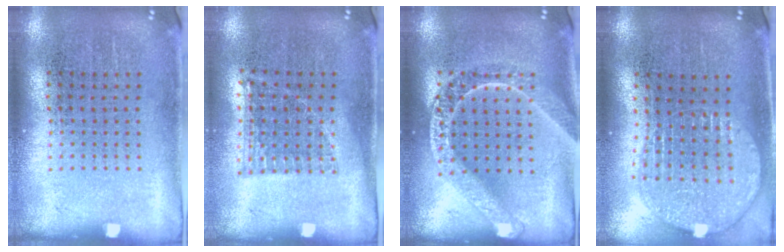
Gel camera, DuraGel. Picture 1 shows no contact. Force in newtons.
{"total": 0.9, "press": 0.8, "slide": 0.2}
{"total": 1.6, "press": 1.6, "slide": 0.1}
{"total": 1.6, "press": 1.4, "slide": 0.8}